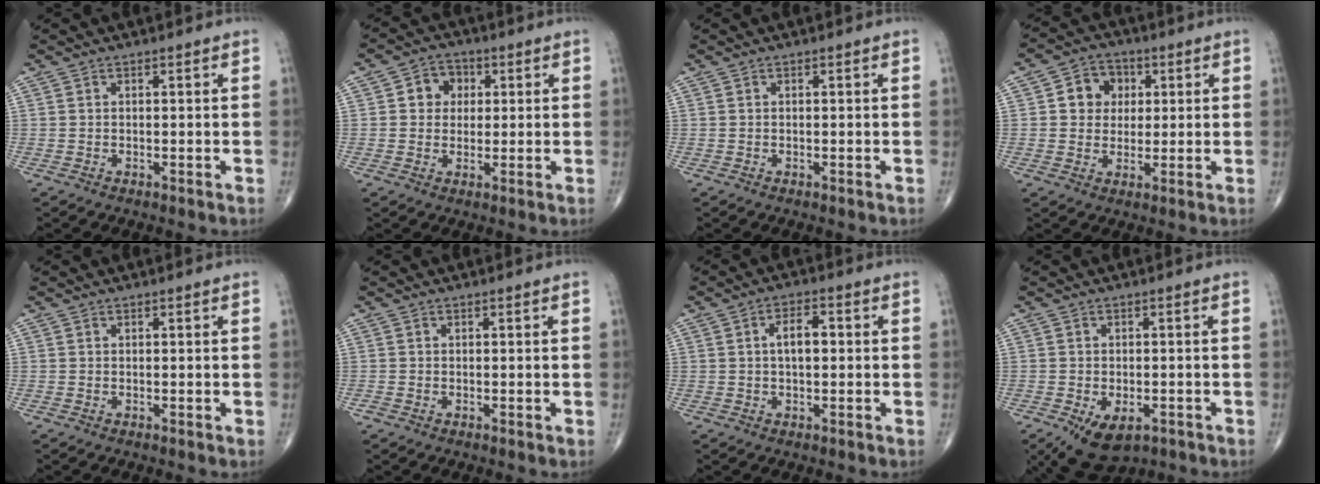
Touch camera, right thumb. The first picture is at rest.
{"total": 5.7, "force": [1.1, 5.0, 2.5], "torque": [-0.006, 0.006, 0.011]}
{"total": 0.0}
{"total": 7.4, "force": [1.6, 6.4, 3.3], "torque": [-0.014, 0.001, 0.020]}
{"total": 0.0}
{"total": 0.8, "force": [-0.2, 0.6, 0.5], "torque": [-0.007, -0.001, -0.005]}
{"total": 4.7, "force": [0.4, 2.4, 4.1], "torque": [-0.062, 0.010, 0.003]}
{"total": 8.7, "force": [-4.2, 5.1, 5.7], "torque": [-0.087, 0.003, -0.056]}